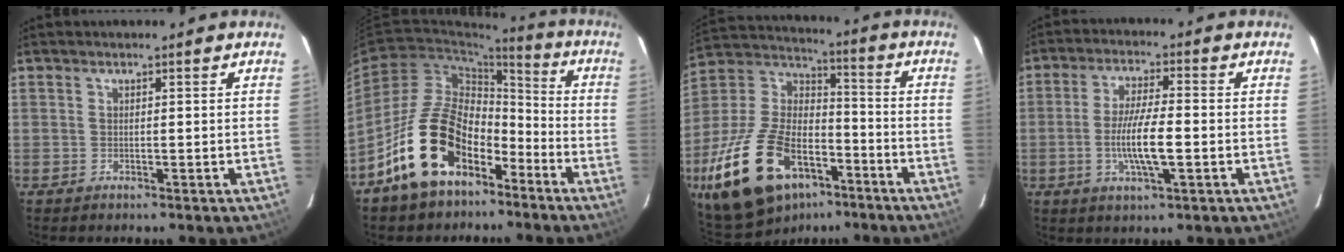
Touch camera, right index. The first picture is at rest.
{"total": 17.8, "force": [-10.5, 10.4, 10.0], "torque": [-0.184, 0.021, -0.165]}
{"total": 25.6, "force": [-13.6, 14.3, 16.2], "torque": [-0.345, -0.001, -0.225]}
{"total": 8.5, "force": [-2.0, 1.5, 8.1], "torque": [-0.157, -0.007, -0.037]}